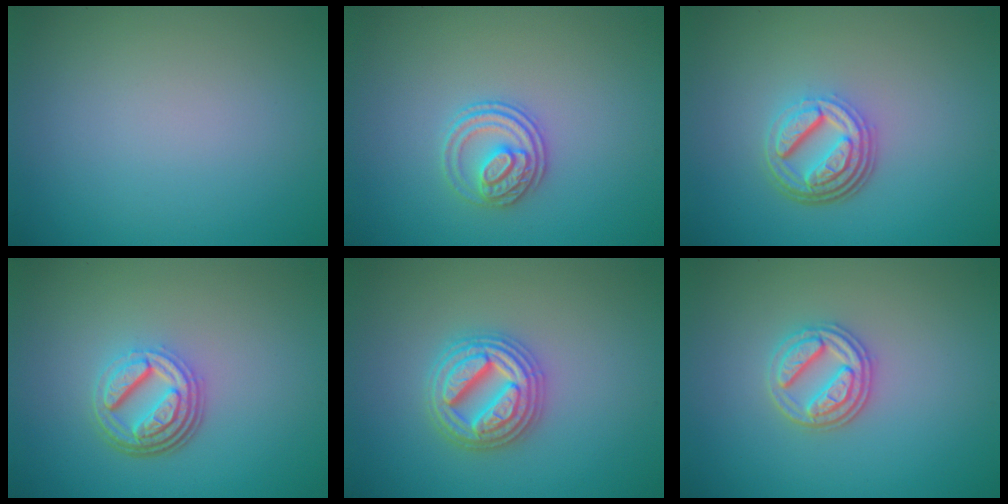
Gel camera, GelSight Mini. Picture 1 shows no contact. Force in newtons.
{"total": 2.8, "press": 2.7, "slide": 1.0}
{"total": 4.9, "press": 3.5, "slide": 3.4}
{"total": 4.9, "press": 3.5, "slide": 3.4}
{"total": 4.9, "press": 4.9, "slide": 0.7}
{"total": 3.3, "press": 3.0, "slide": 1.3}